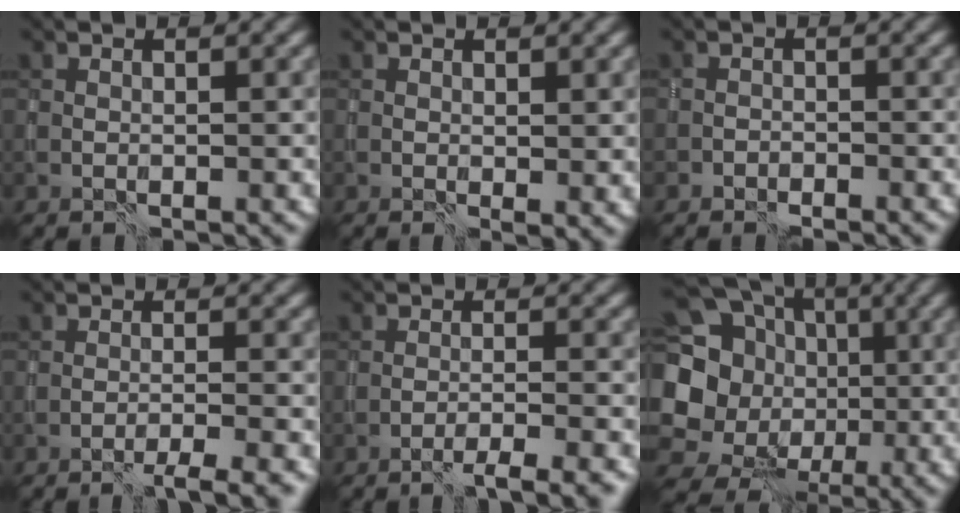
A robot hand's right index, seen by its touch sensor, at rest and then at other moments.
{"total": 1.2, "force": [0.5, 0.5, 1.0], "torque": [-0.015, -0.007, 0.010]}
{"total": 1.3, "force": [-1.2, 0.4, -0.3], "torque": [0.009, -0.003, -0.024]}
{"total": 2.8, "force": [-2.0, 0.1, 1.9], "torque": [-0.016, 0.001, -0.043]}
{"total": 3.0, "force": [-2.3, 0.2, 1.9], "torque": [-0.016, 0.005, -0.048]}
{"total": 18.4, "force": [0.7, 17.1, 6.6], "torque": [-0.173, 0.010, -0.018]}